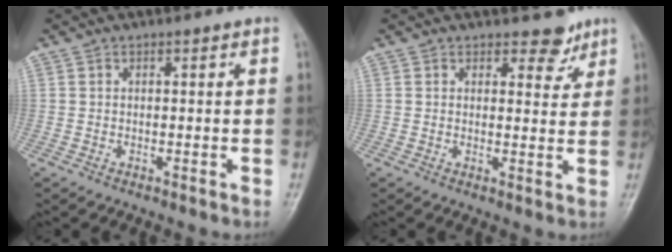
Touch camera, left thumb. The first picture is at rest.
{"total": 3.8, "force": [3.0, 2.0, 1.1], "torque": [0.011, -0.020, 0.040]}